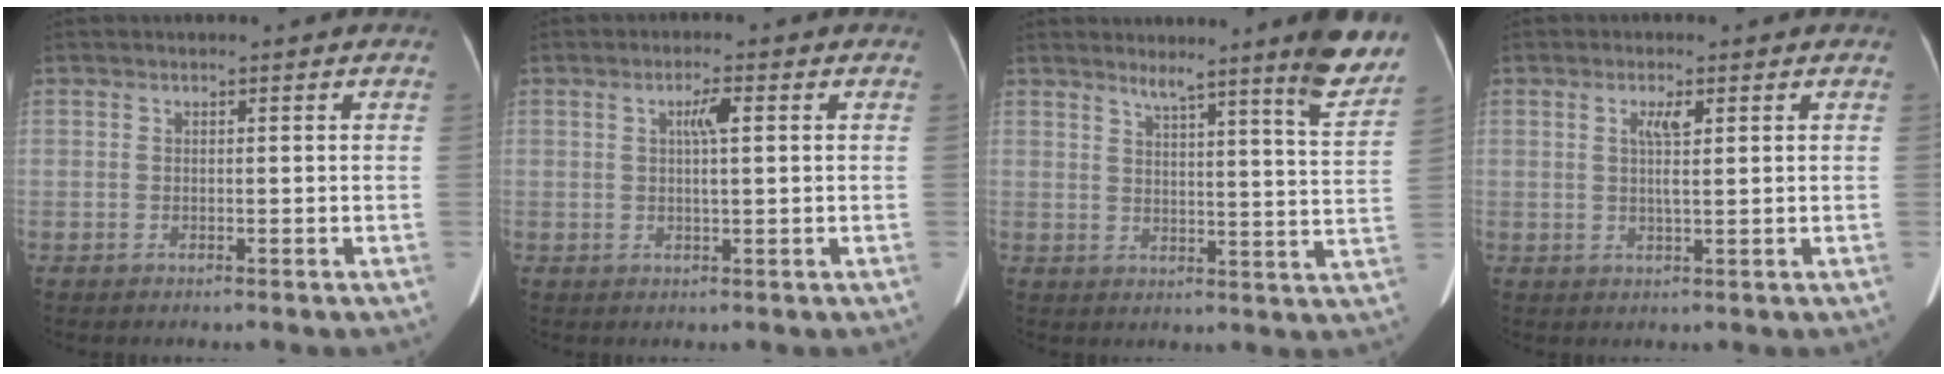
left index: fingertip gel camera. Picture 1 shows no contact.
{"total": 2.9, "force": [0.7, 0.4, 2.7], "torque": [-0.049, 0.008, 0.011]}
{"total": 11.2, "force": [9.3, -1.1, 6.1], "torque": [-0.070, -0.029, 0.105]}
{"total": 2.7, "force": [0.9, 0.2, 2.6], "torque": [-0.049, 0.002, 0.015]}